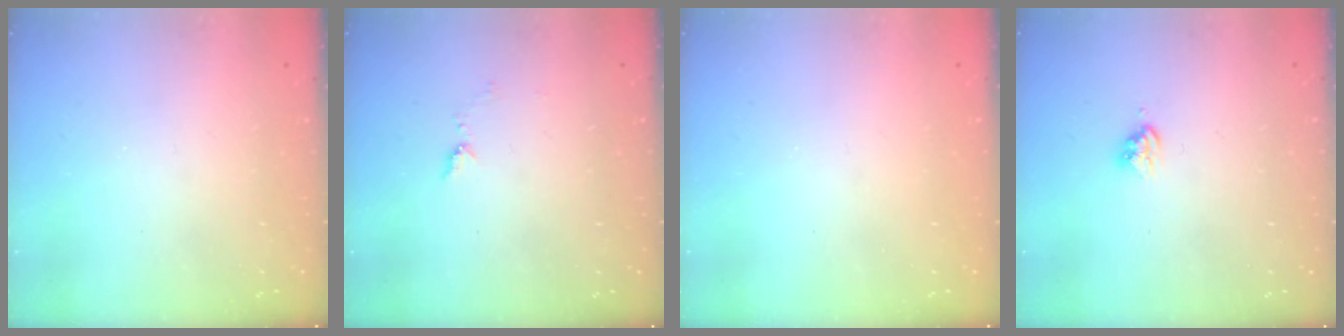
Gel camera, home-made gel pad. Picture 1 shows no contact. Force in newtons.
{"total": 4.6, "press": 4.5, "slide": 0.5}
{"total": 0.0}
{"total": 3.6, "press": 3.5, "slide": 0.4}